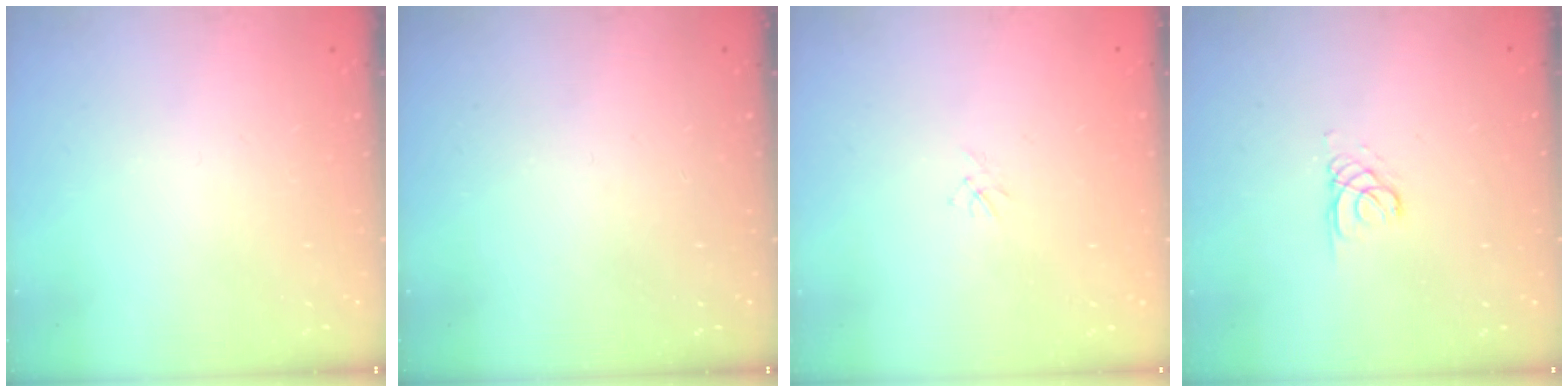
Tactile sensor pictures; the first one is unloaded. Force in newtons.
{"total": 0.0}
{"total": 1.1, "press": 1.0, "slide": 0.3}
{"total": 1.3, "press": 1.3, "slide": 0.1}